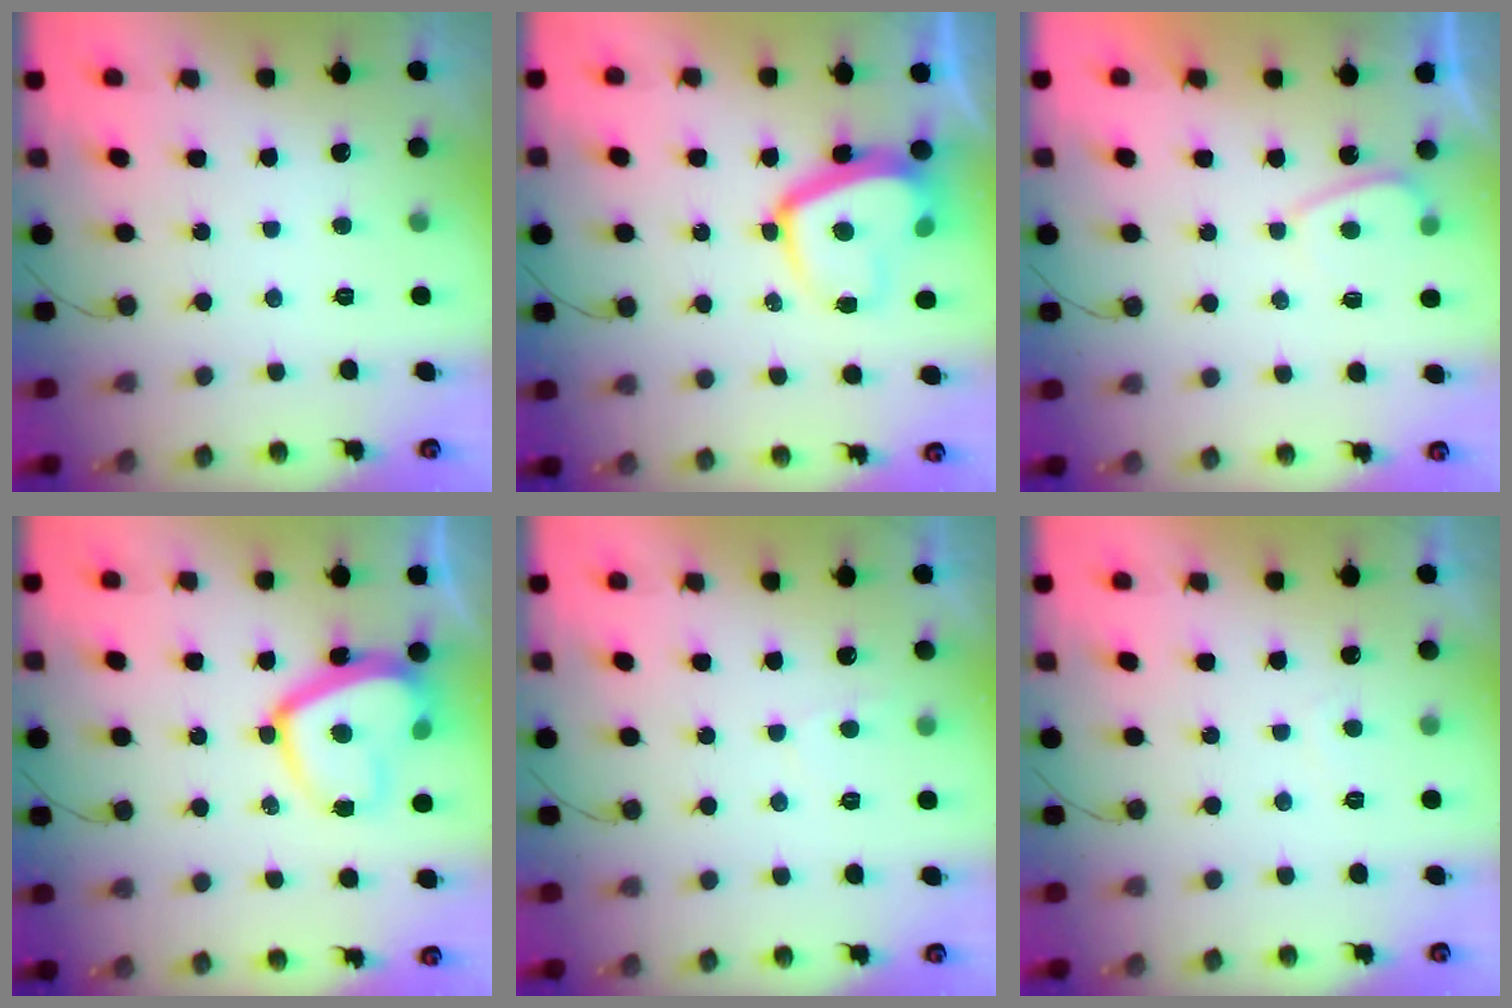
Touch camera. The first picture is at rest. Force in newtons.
{"total": 12.0, "press": 11.9, "slide": 1.1}
{"total": 1.2, "press": 1.0, "slide": 0.6}
{"total": 13.9, "press": 13.8, "slide": 1.1}
{"total": 2.4, "press": 2.3, "slide": 0.6}
{"total": 0.9, "press": 0.8, "slide": 0.4}